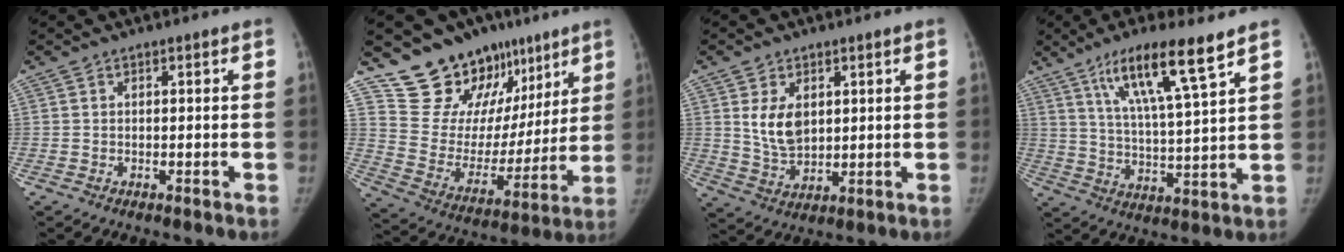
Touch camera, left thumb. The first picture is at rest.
{"total": 20.6, "force": [14.5, 12.8, 7.2], "torque": [-0.051, -0.069, 0.232]}
{"total": 7.6, "force": [2.3, 5.0, 5.2], "torque": [-0.073, -0.019, 0.054]}
{"total": 13.8, "force": [8.4, 1.4, 10.9], "torque": [-0.191, -0.036, 0.152]}